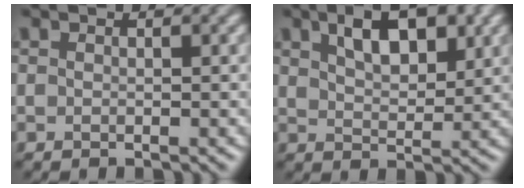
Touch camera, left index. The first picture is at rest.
{"total": 5.5, "force": [2.7, 2.6, 4.1], "torque": [-0.067, 0.005, 0.045]}